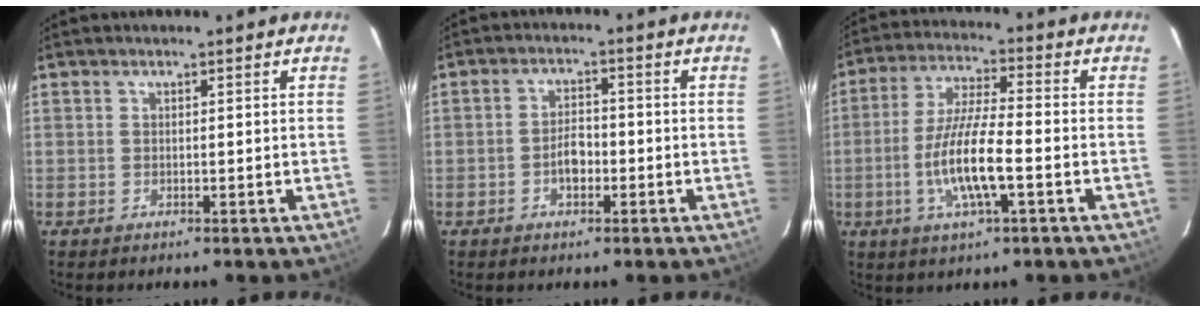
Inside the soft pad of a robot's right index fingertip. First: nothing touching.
{"total": 3.8, "force": [-1.5, 2.2, 2.6], "torque": [-0.050, 0.007, -0.024]}
{"total": 11.0, "force": [-3.3, 1.8, 10.3], "torque": [-0.208, -0.004, -0.064]}